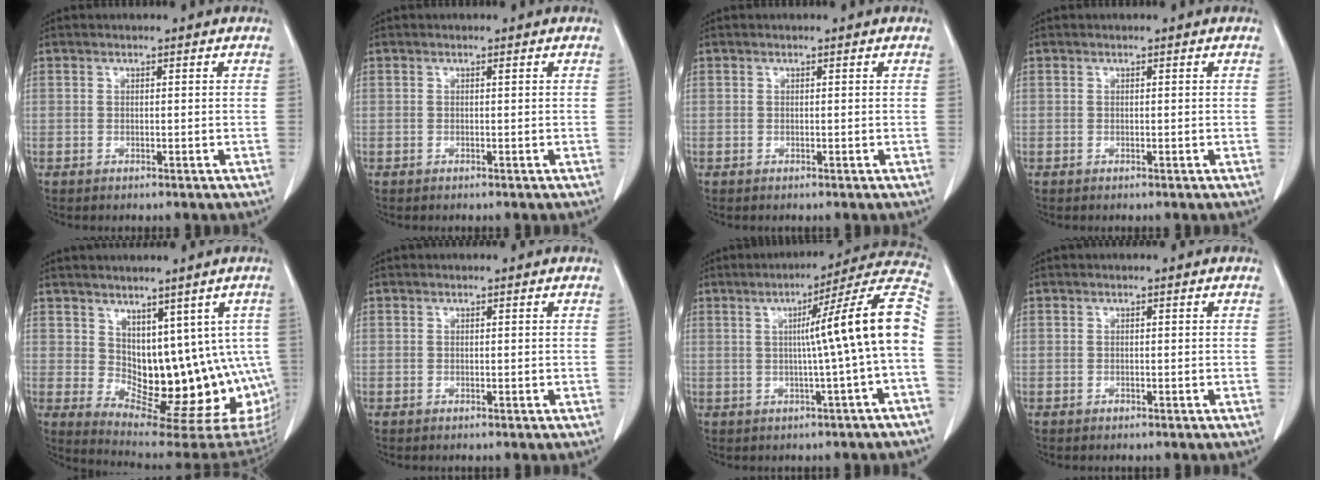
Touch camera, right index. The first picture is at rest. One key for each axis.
{"total": 0.0}
{"total": 0.0}
{"total": 0.0}
{"total": 15.0, "fx": 0.5, "fy": 8.9, "fz": 12.1, "tx": -0.137, "ty": -0.001, "tz": 0.027}
{"total": 0.0}
{"total": 13.5, "fx": -0.2, "fy": -1.7, "fz": 13.4, "tx": -0.173, "ty": 0.026, "tz": -0.008}
{"total": 0.0}